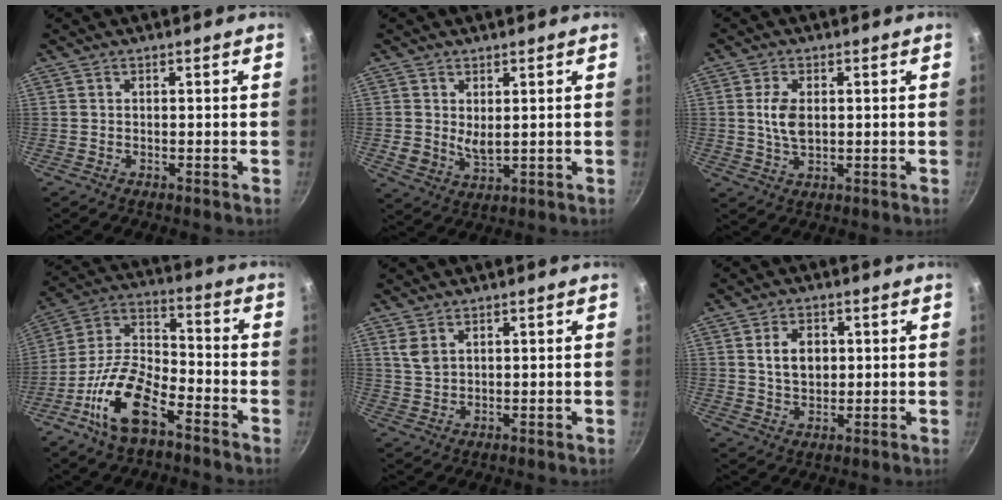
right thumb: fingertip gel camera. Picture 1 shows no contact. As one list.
[{"total": 4.6, "force": [1.2, 3.0, 3.2], "torque": [-0.051, -0.021, 0.027]}, {"total": 5.6, "force": [0.8, 3.3, 4.5], "torque": [-0.083, -0.005, 0.017]}, {"total": 15.6, "force": [-8.4, 7.0, 11.1], "torque": [-0.201, 0.060, -0.175]}, {"total": 3.8, "force": [1.9, 2.3, 2.3], "torque": [-0.039, -0.007, 0.043]}, {"total": 6.7, "force": [1.4, 4.7, 4.5], "torque": [-0.062, -0.005, 0.027]}]